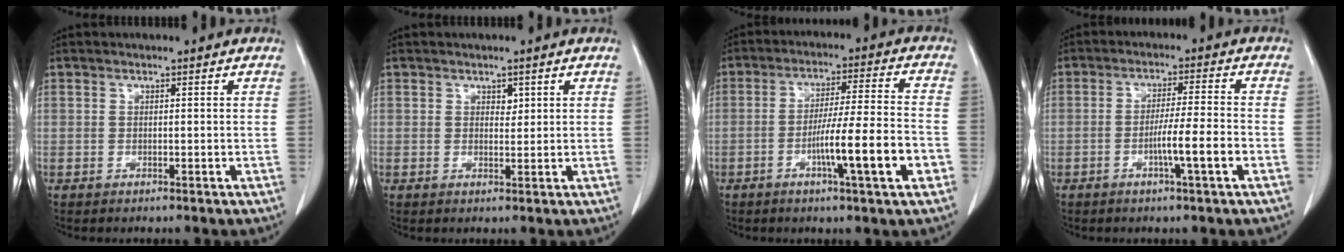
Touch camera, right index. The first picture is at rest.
{"total": 1.3, "force": [0.7, 0.8, 0.7], "torque": [-0.007, -0.005, 0.012]}
{"total": 11.6, "force": [-4.1, -0.3, 10.8], "torque": [-0.175, -0.002, -0.064]}
{"total": 6.3, "force": [-2.2, -0.6, 5.9], "torque": [-0.097, -0.003, -0.037]}